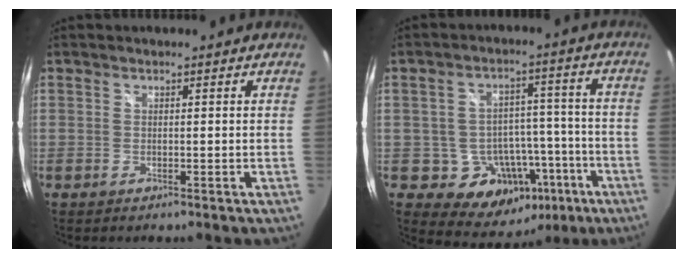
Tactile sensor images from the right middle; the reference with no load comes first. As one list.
[{"total": 13.9, "force": [-6.3, 10.6, 6.4], "torque": [-0.114, 0.029, -0.061]}]